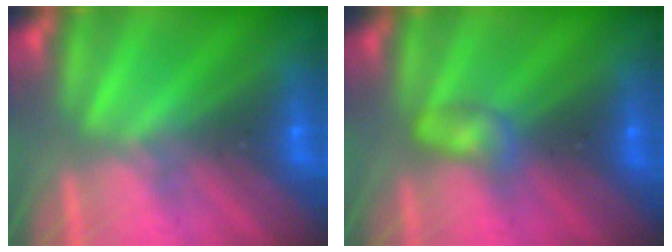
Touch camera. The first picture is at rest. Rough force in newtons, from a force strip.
{"total": 2.3}